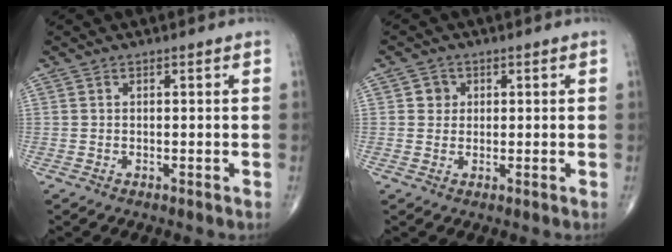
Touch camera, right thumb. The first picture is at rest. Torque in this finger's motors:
{"motor_torque": [0.12, 0.05, 0.19, 0.03, -0.02]}